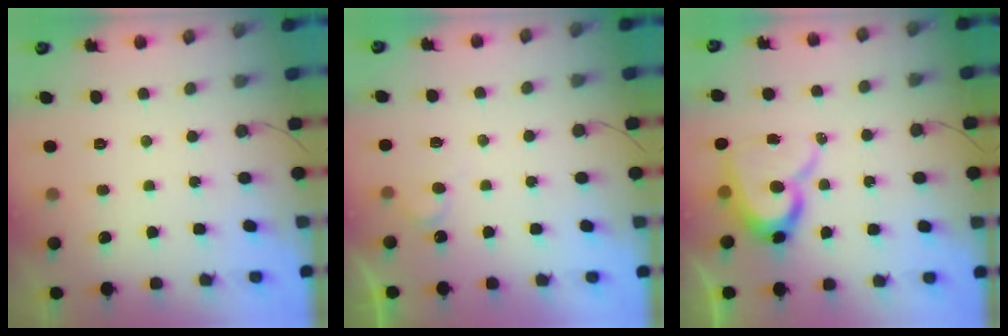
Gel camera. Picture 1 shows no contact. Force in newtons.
{"total": 4.4, "press": 4.4, "slide": 0.3}
{"total": 12.4, "press": 12.4, "slide": 1.4}